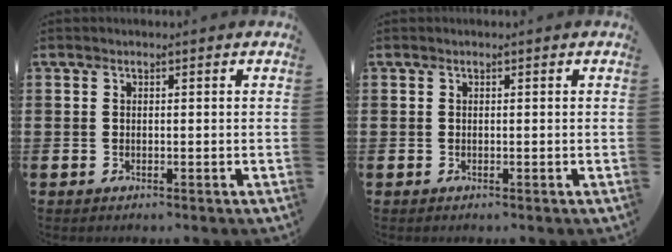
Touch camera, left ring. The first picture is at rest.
{"total": 0.0}